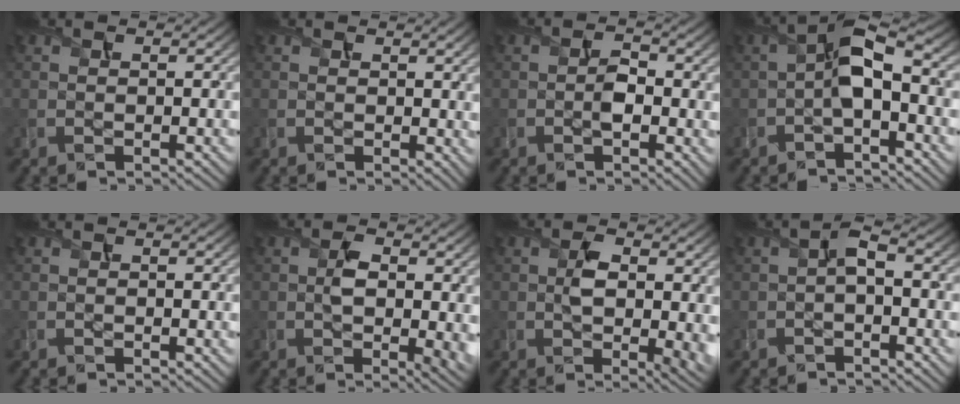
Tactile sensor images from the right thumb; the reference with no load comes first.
{"total": 1.5, "force": [0.8, 0.8, 1.1], "torque": [-0.015, -0.005, 0.015]}
{"total": 2.9, "force": [-0.6, 1.3, 2.5], "torque": [-0.040, 0.000, -0.012]}
{"total": 5.8, "force": [-1.2, 2.3, 5.2], "torque": [-0.099, 0.009, -0.030]}
{"total": 0.0}
{"total": 5.6, "force": [0.0, 2.7, 4.9], "torque": [-0.079, -0.007, 0.004]}
{"total": 6.2, "force": [0.2, 3.0, 5.4], "torque": [-0.088, -0.006, 0.008]}
{"total": 2.3, "force": [-0.6, 0.8, 2.0], "torque": [-0.044, 0.006, -0.017]}